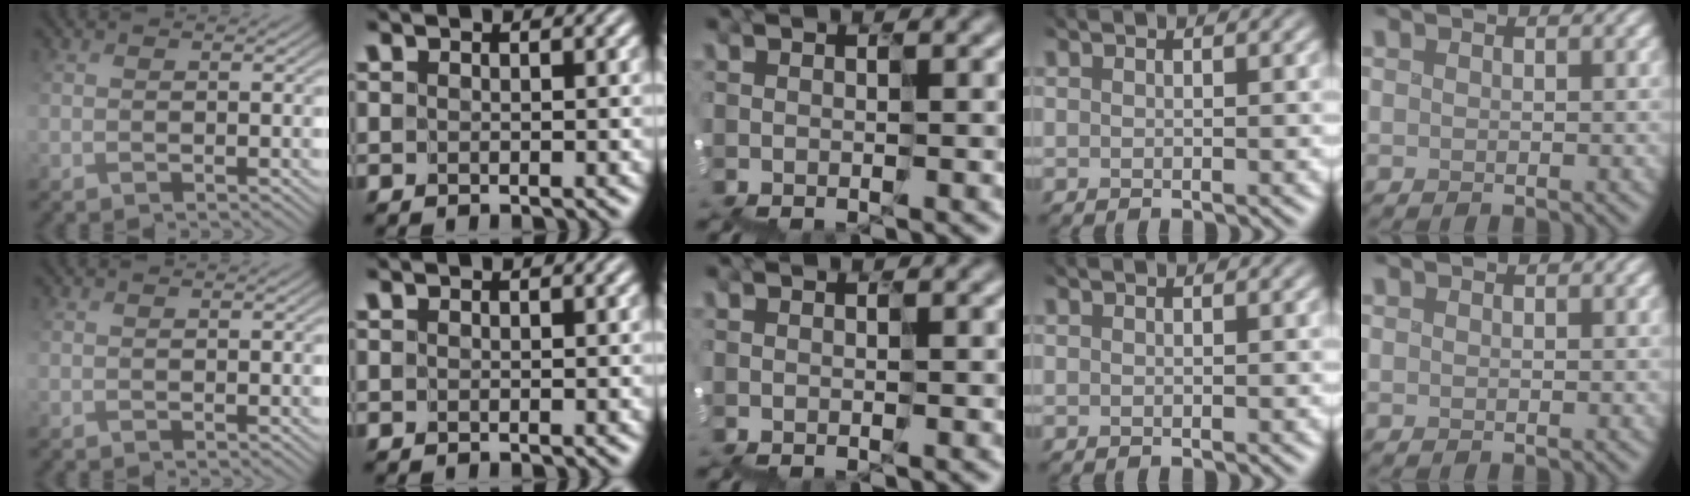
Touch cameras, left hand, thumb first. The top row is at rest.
{}